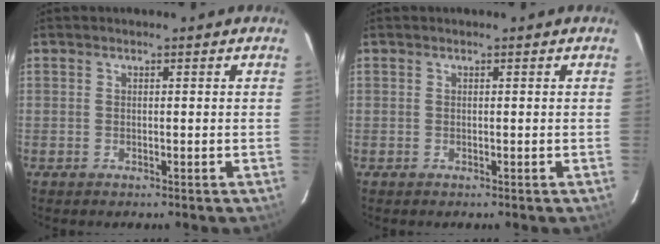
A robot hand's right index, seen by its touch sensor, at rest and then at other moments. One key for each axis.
{"total": 0.0}